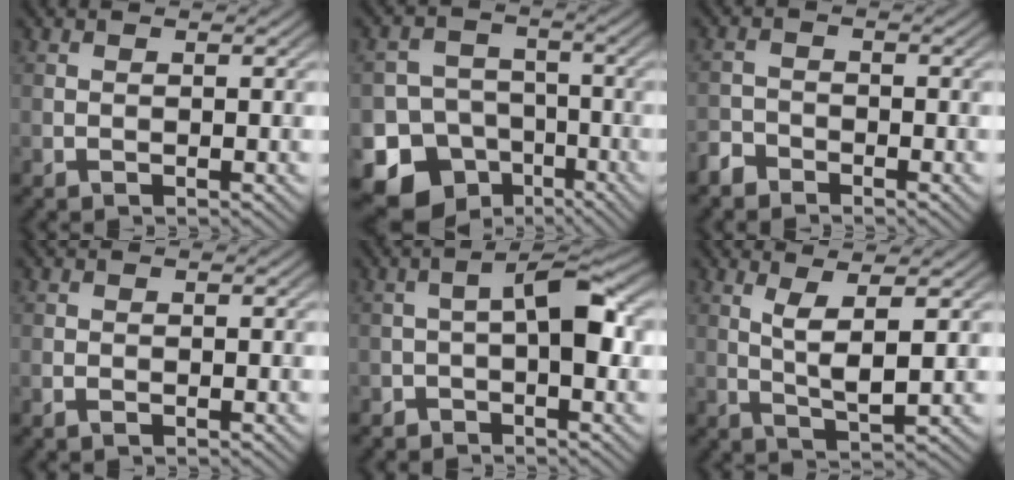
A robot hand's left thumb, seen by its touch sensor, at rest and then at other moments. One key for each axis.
{"total": 12.2, "fx": -6.6, "fy": 9.7, "fz": 3.2, "tx": -0.083, "ty": -0.039, "tz": -0.121}
{"total": 2.3, "fx": -2.0, "fy": 1.1, "fz": 0.5, "tx": -0.009, "ty": 0.000, "tz": -0.050}
{"total": 0.7, "fx": -0.4, "fy": 0.3, "fz": 0.4, "tx": -0.009, "ty": -0.001, "tz": -0.007}
{"total": 4.6, "fx": -1.2, "fy": 1.8, "fz": 4.0, "tx": -0.058, "ty": 0.016, "tz": -0.031}
{"total": 4.5, "fx": 1.4, "fy": 0.7, "fz": 4.2, "tx": -0.091, "ty": -0.003, "tz": 0.034}